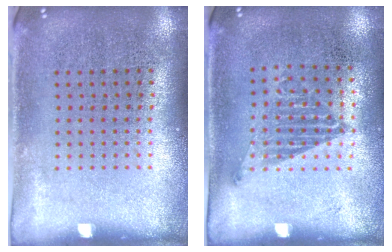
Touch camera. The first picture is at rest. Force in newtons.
{"total": 1.0, "press": 0.8, "slide": 0.6}